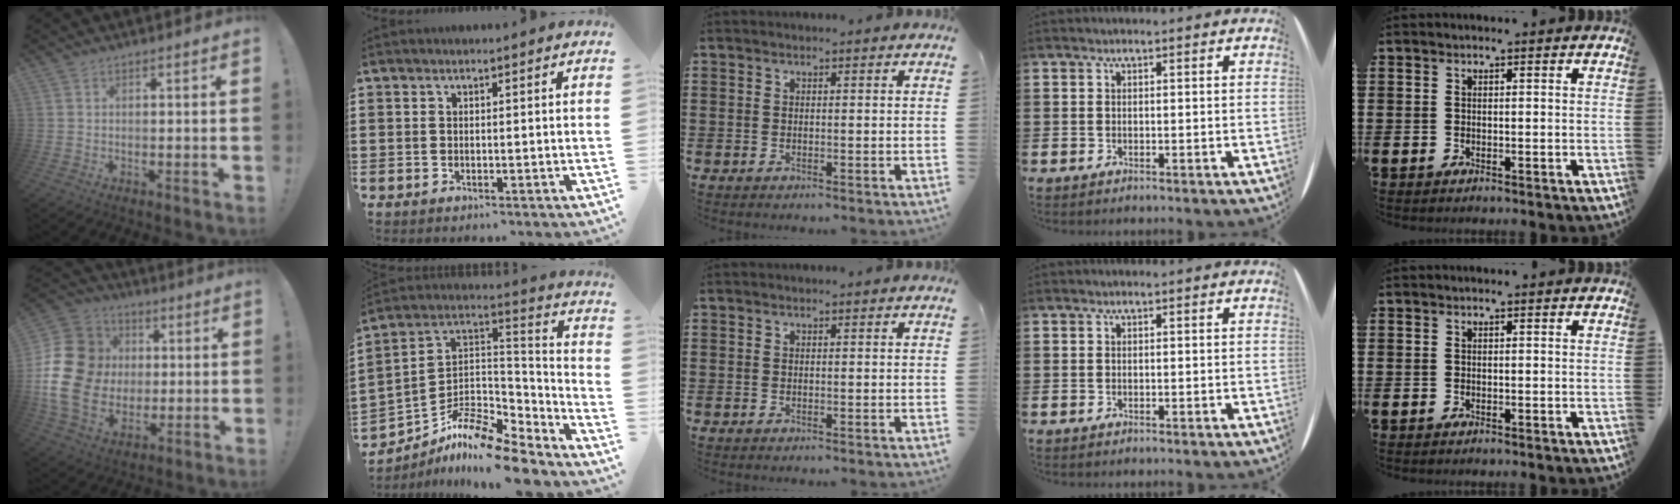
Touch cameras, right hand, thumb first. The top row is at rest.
{"thumb": {"total": 20.9, "force": [0.3, 17.6, 11.2], "torque": [-0.205, 0.017, 0.037]}, "index": {"total": 10.8, "force": [-9.3, 2.8, 4.7], "torque": [-0.096, 0.013, -0.184]}}